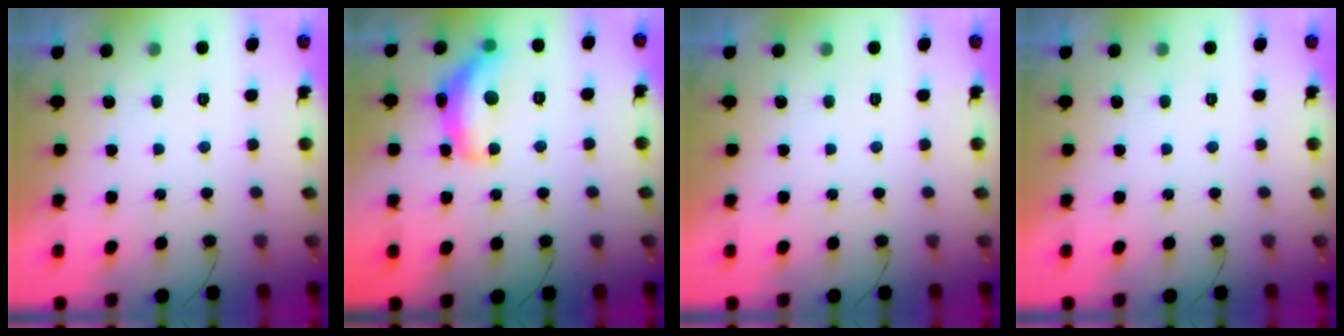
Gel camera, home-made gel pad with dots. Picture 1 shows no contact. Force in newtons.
{"total": 14.9, "press": 14.8, "slide": 0.9}
{"total": 0.0}
{"total": 0.0}